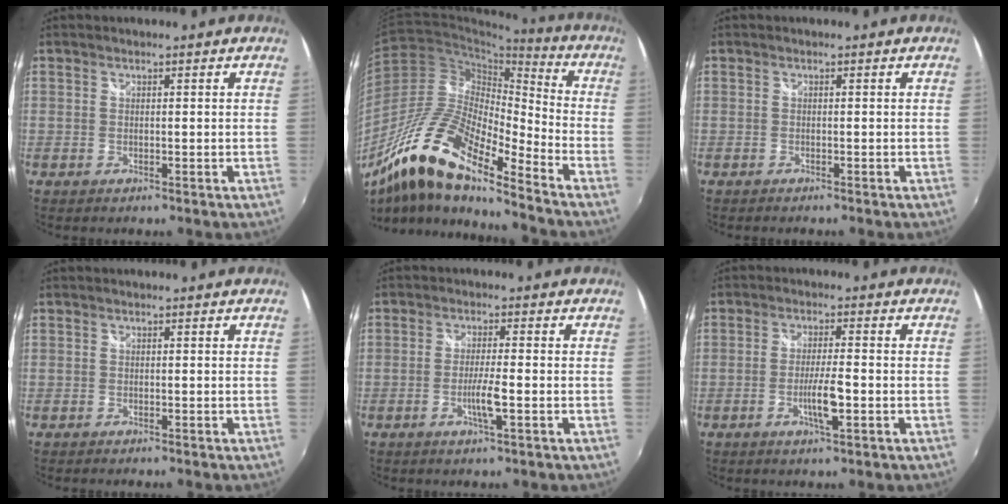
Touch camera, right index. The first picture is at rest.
{"total": 18.7, "force": [-12.6, 4.4, 13.1], "torque": [-0.241, -0.010, -0.253]}
{"total": 1.0, "force": [-1.0, 0.2, 0.2], "torque": [-0.006, -0.010, -0.016]}
{"total": 0.7, "force": [-0.5, 0.4, -0.2], "torque": [-0.001, -0.004, -0.011]}
{"total": 3.9, "force": [-1.5, -0.1, 3.5], "torque": [-0.066, -0.005, -0.029]}
{"total": 4.9, "force": [-1.8, 0.3, 4.5], "torque": [-0.085, -0.005, -0.032]}